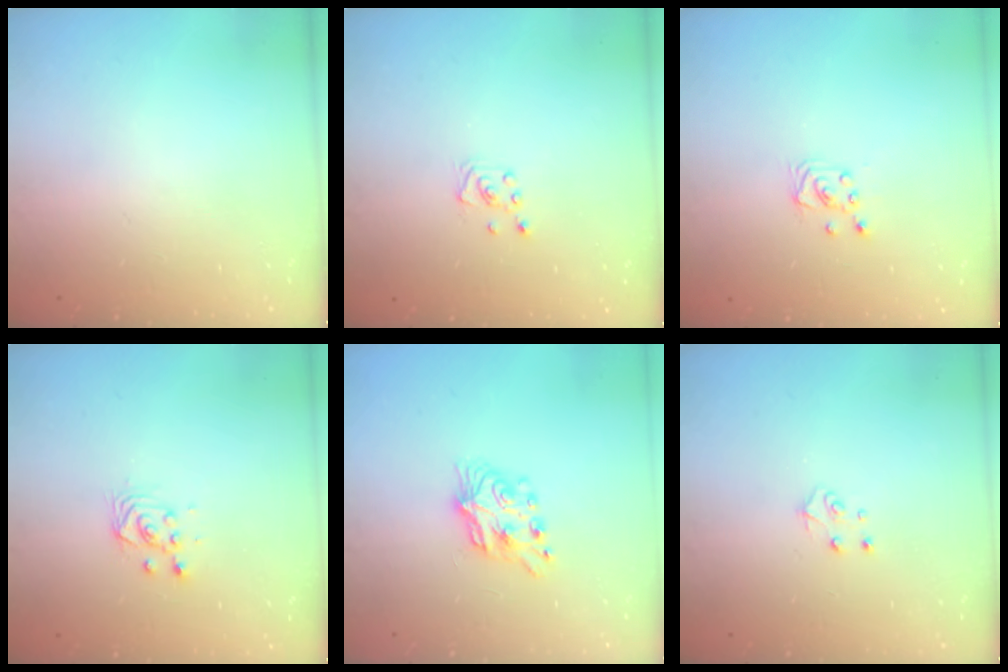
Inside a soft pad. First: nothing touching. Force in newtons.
{"total": 3.0, "press": 2.9, "slide": 0.3}
{"total": 2.0, "press": 2.0, "slide": 0.2}
{"total": 3.3, "press": 3.1, "slide": 1.1}
{"total": 8.1, "press": 8.1, "slide": 0.5}
{"total": 4.5, "press": 4.4, "slide": 0.4}